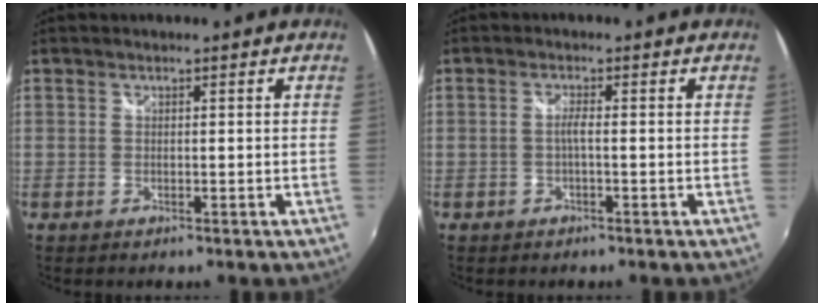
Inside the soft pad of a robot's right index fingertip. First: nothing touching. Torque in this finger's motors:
{"motor_torque": [0.35, -0.10, 0.15, 0.04]}